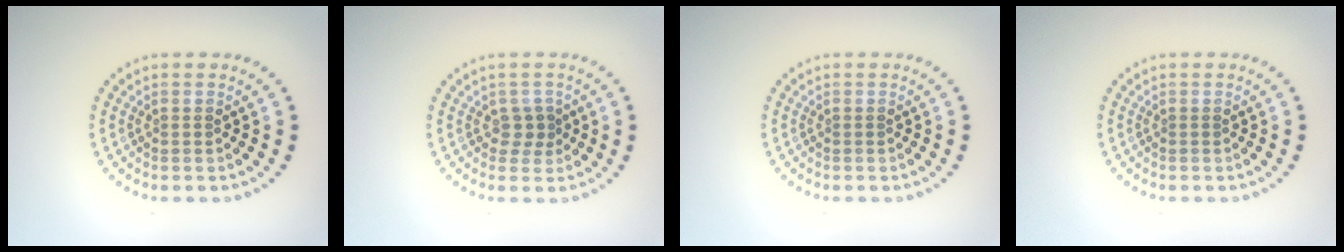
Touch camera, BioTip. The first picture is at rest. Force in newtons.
{"total": 1.6, "press": 1.3, "slide": 0.9}
{"total": 0.0}
{"total": 0.0}